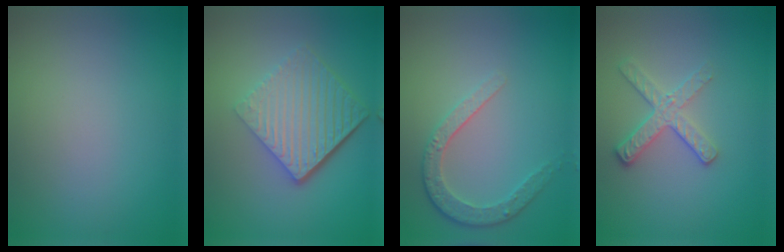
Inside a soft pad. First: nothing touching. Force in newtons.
{"total": 6.7, "press": 4.4, "slide": 5.1}
{"total": 2.9, "press": 2.5, "slide": 1.6}
{"total": 2.8, "press": 2.5, "slide": 1.3}